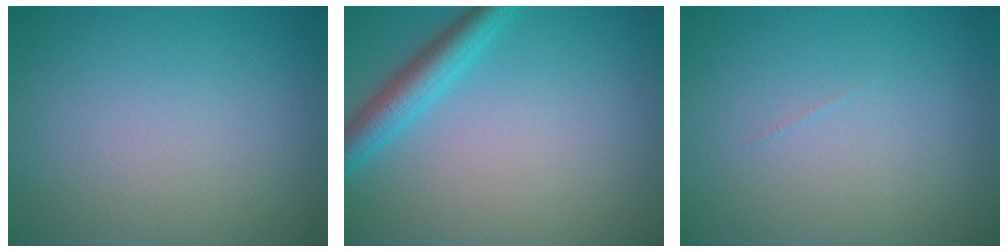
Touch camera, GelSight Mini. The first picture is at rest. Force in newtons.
{"total": 3.4, "press": 3.4, "slide": 0.1}
{"total": 0.0}